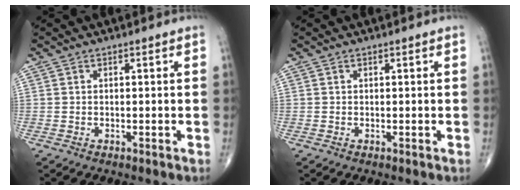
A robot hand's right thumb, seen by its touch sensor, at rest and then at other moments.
{"total": 0.0}